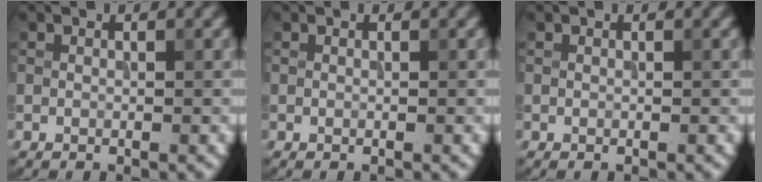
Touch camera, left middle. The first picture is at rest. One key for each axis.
{"total": 0.0}
{"total": 0.0}